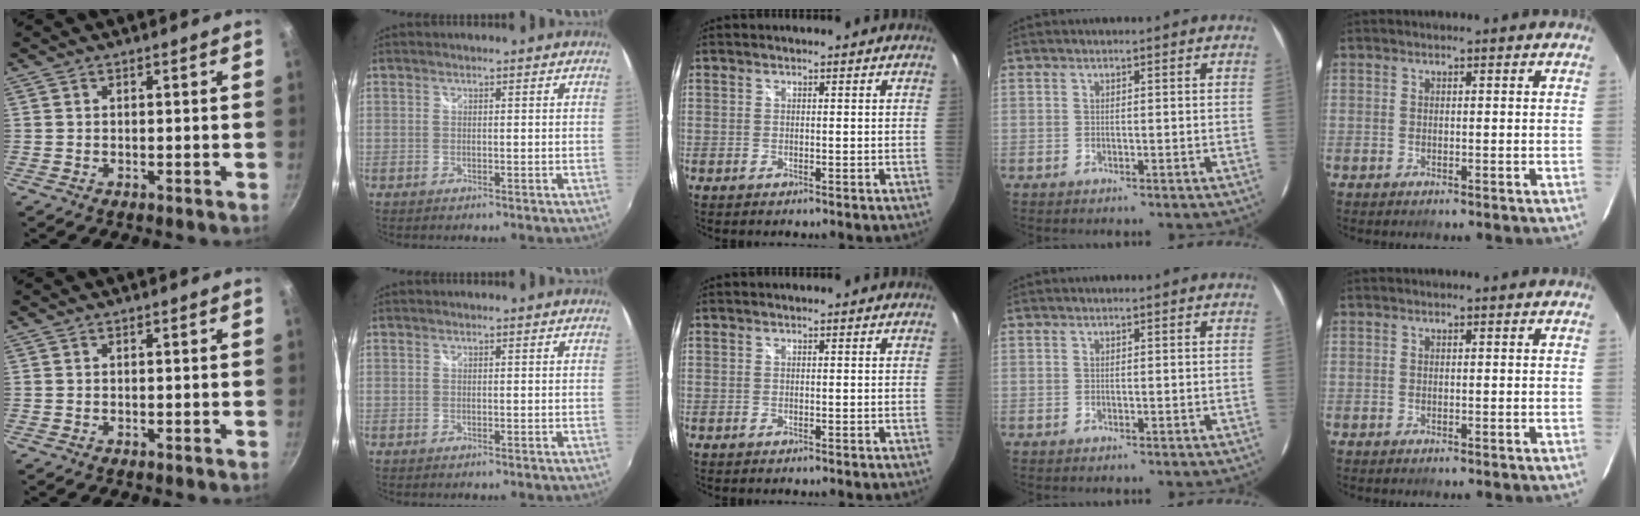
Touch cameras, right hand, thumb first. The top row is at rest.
{}